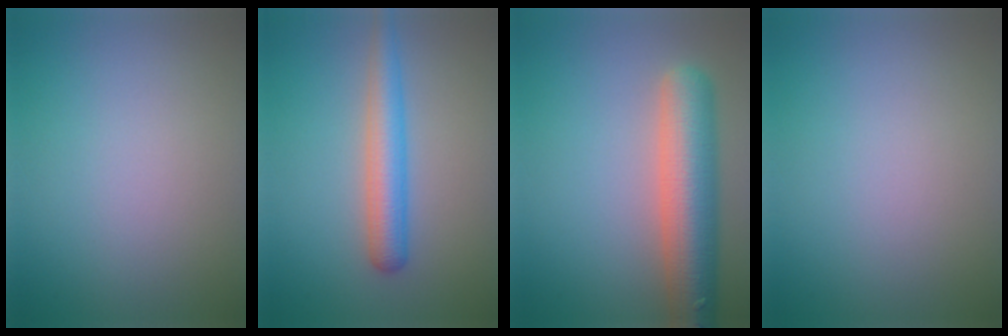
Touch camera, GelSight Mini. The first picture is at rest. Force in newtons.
{"total": 3.9, "press": 3.9, "slide": 0.1}
{"total": 7.9, "press": 7.9, "slide": 0.5}
{"total": 0.0}